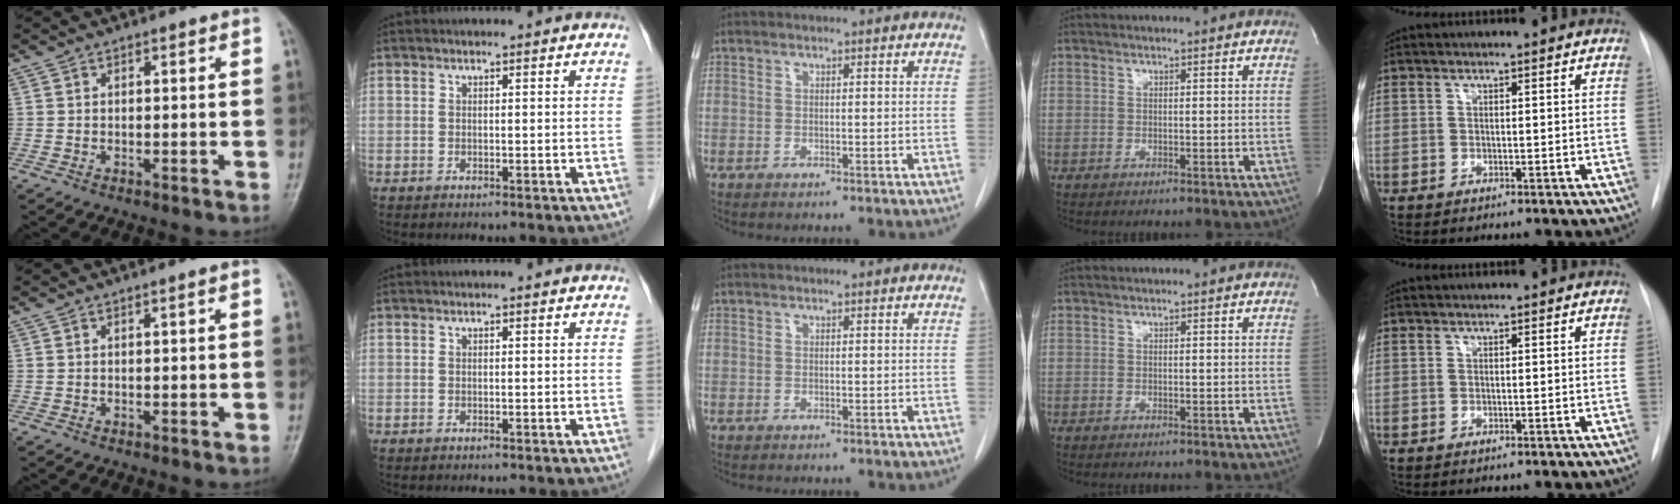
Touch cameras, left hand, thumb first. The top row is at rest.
{"thumb": {"total": 0.6, "force": [-0.1, 0.2, 0.6], "torque": [-0.009, 0.001, 0.001]}}